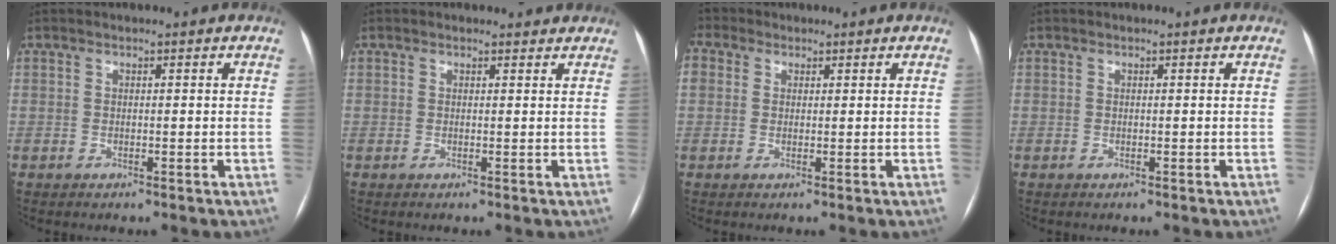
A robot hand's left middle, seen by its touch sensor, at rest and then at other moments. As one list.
[{"total": 1.8, "force": [1.7, 0.6, 0.0], "torque": [-0.004, 0.007, 0.014]}, {"total": 4.9, "force": [2.0, 4.0, 1.8], "torque": [-0.056, 0.029, 0.041]}, {"total": 0.0}]